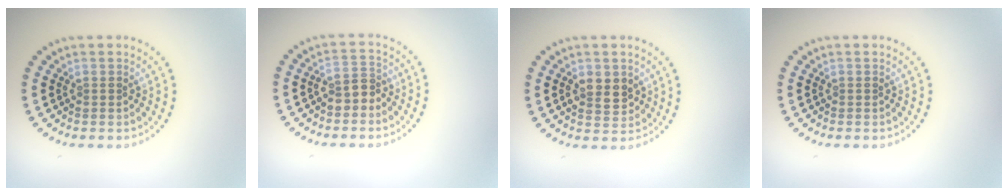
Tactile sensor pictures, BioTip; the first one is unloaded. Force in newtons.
{"total": 2.1, "press": 2.0, "slide": 0.8}
{"total": 2.7, "press": 2.7, "slide": 0.4}
{"total": 0.0}